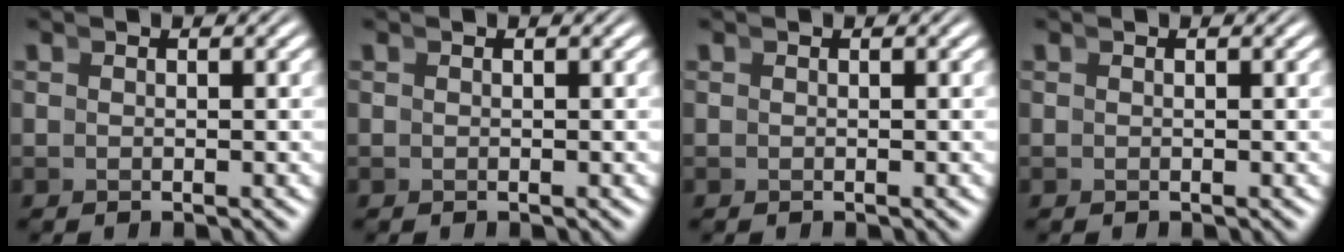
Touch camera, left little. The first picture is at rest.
{"total": 0.0}
{"total": 0.0}
{"total": 0.0}